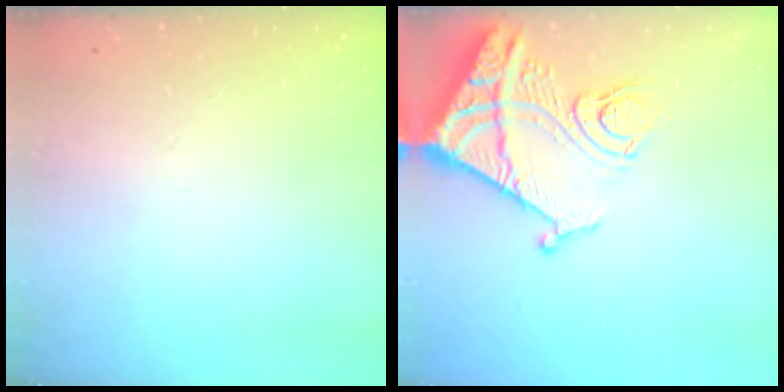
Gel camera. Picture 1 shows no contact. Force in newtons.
{"total": 14.7, "press": 14.6, "slide": 1.7}